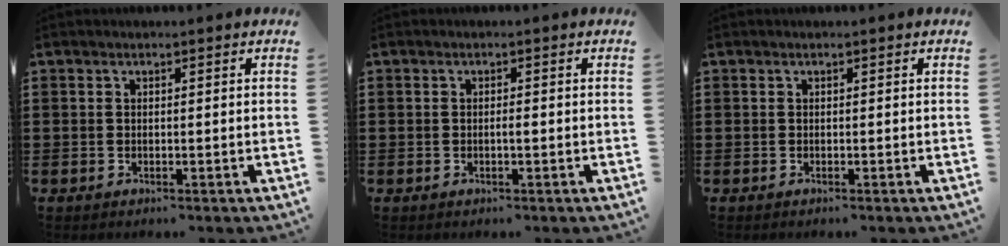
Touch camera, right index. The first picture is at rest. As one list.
[{"total": 0.8, "force": [-0.3, 0.1, 0.7], "torque": [-0.014, -0.003, -0.005]}, {"total": 0.0}]